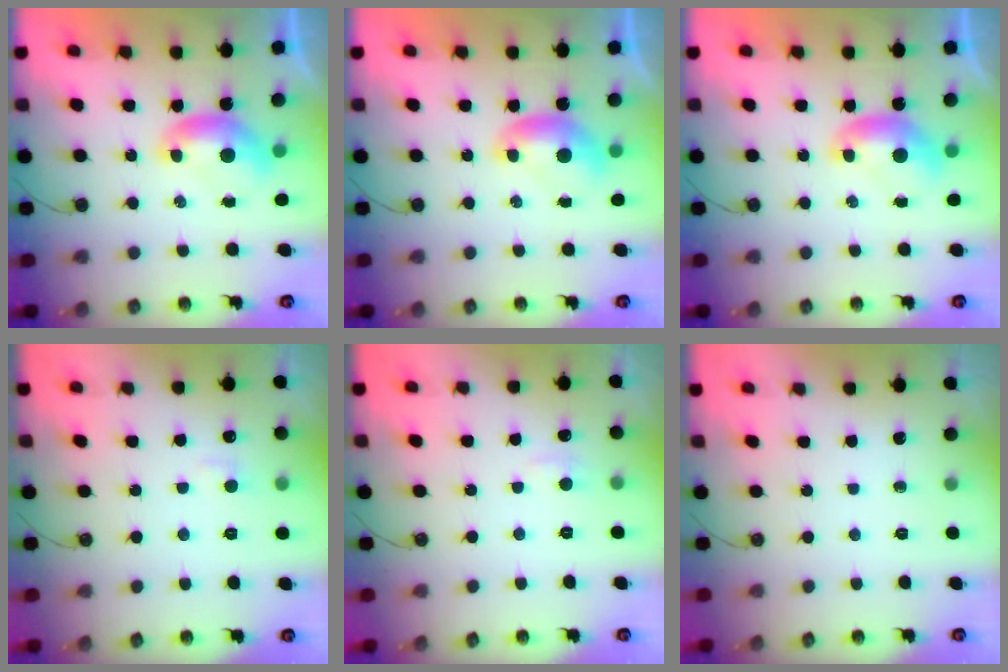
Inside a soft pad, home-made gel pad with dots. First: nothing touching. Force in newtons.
{"total": 0.0}
{"total": 0.0}
{"total": 2.1, "press": 2.1, "slide": 0.6}
{"total": 1.9, "press": 1.8, "slide": 0.6}
{"total": 0.0}